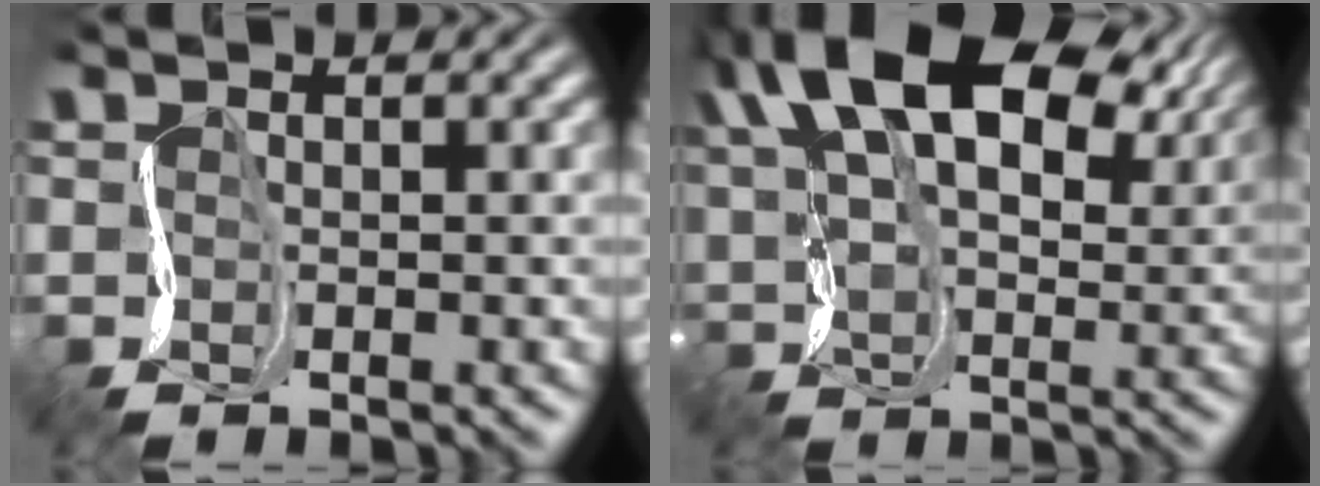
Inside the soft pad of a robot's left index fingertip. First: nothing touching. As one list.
[{"total": 15.2, "force": [8.7, 7.8, 9.7], "torque": [-0.171, 0.039, 0.155]}]